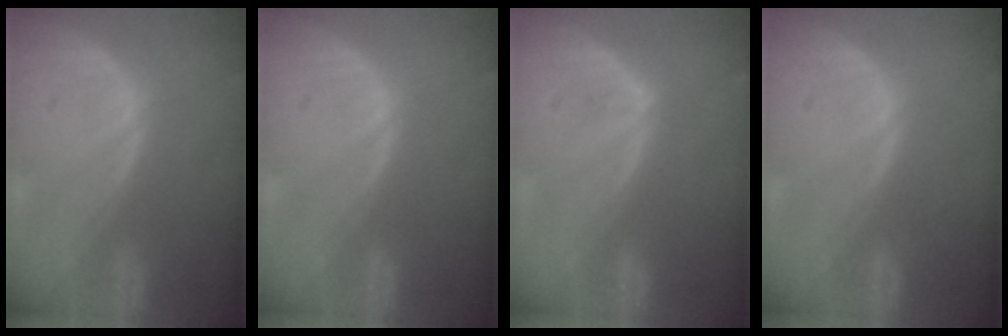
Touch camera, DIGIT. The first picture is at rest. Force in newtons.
{"total": 0.0}
{"total": 1.5, "press": 1.1, "slide": 1.0}
{"total": 0.0}